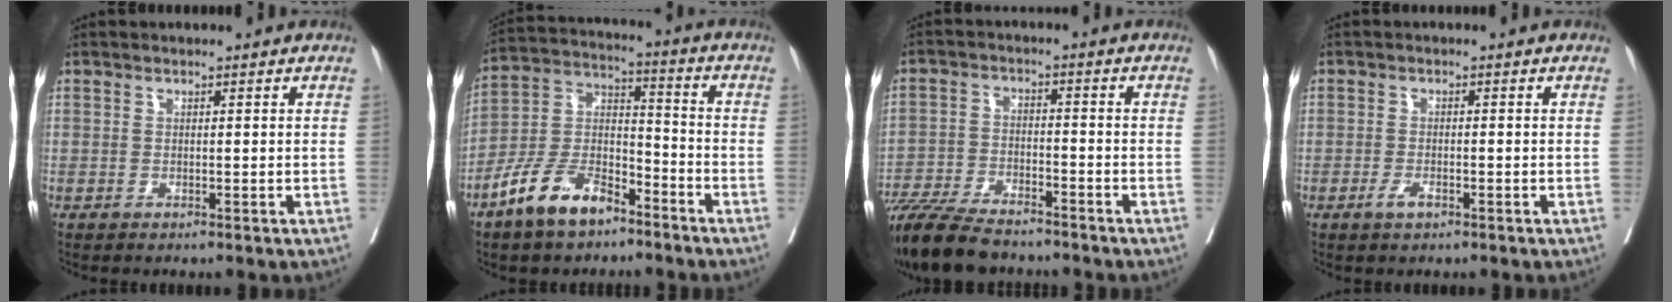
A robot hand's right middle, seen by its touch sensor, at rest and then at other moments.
{"total": 11.7, "force": [-8.2, 5.0, 6.8], "torque": [-0.141, 0.007, -0.162]}
{"total": 13.4, "force": [-11.5, 2.7, 6.3], "torque": [-0.115, -0.026, -0.193]}
{"total": 1.9, "force": [-1.1, 0.6, 1.4], "torque": [-0.026, 0.000, -0.020]}